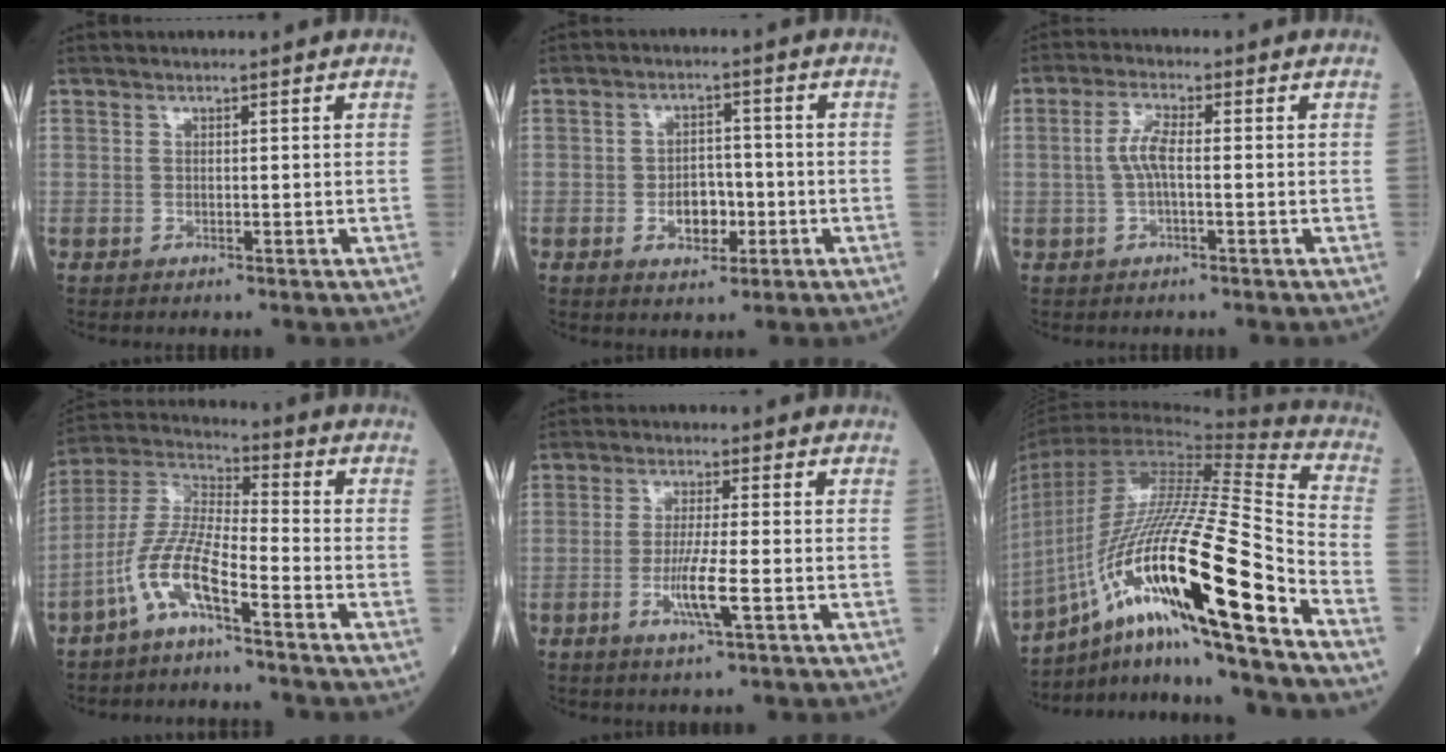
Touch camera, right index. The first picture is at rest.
{"total": 5.0, "force": [-1.5, 3.0, 3.7], "torque": [-0.057, 0.006, -0.021]}
{"total": 3.8, "force": [-0.2, 0.8, 3.8], "torque": [-0.082, 0.007, -0.006]}
{"total": 9.4, "force": [-5.3, 1.5, 7.6], "torque": [-0.174, 0.004, -0.113]}
{"total": 5.9, "force": [-1.8, -0.2, 5.6], "torque": [-0.109, -0.013, -0.034]}
{"total": 28.1, "force": [-13.6, 1.5, 24.6], "torque": [-0.455, -0.033, -0.241]}